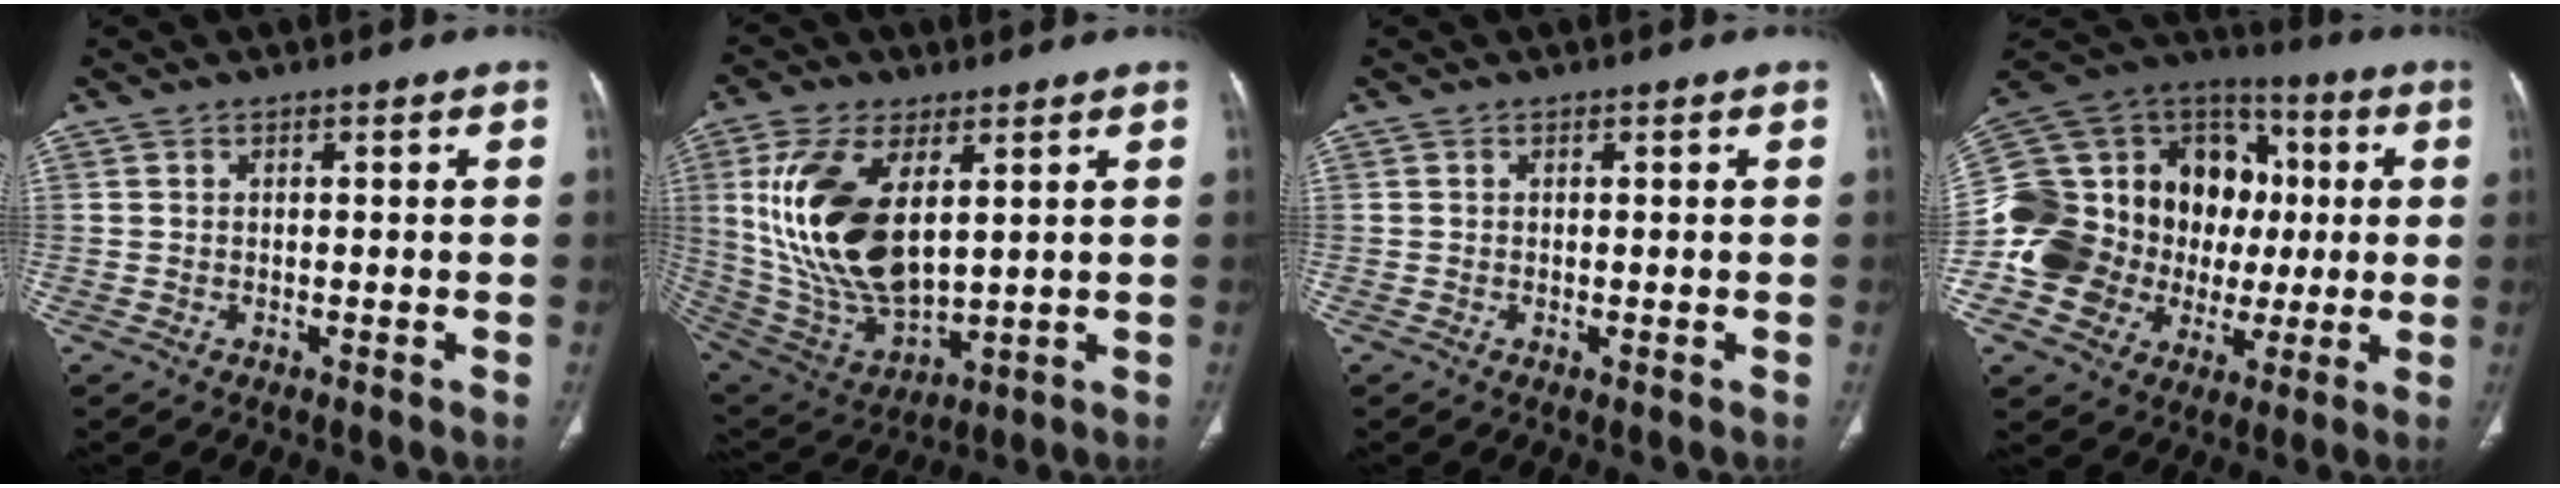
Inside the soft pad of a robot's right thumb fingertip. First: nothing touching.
{"total": 20.1, "force": [4.7, 10.3, 16.7], "torque": [-0.329, -0.027, 0.101]}
{"total": 0.0}
{"total": 30.0, "force": [-0.7, 23.4, 18.8], "torque": [-0.358, 0.057, 0.000]}